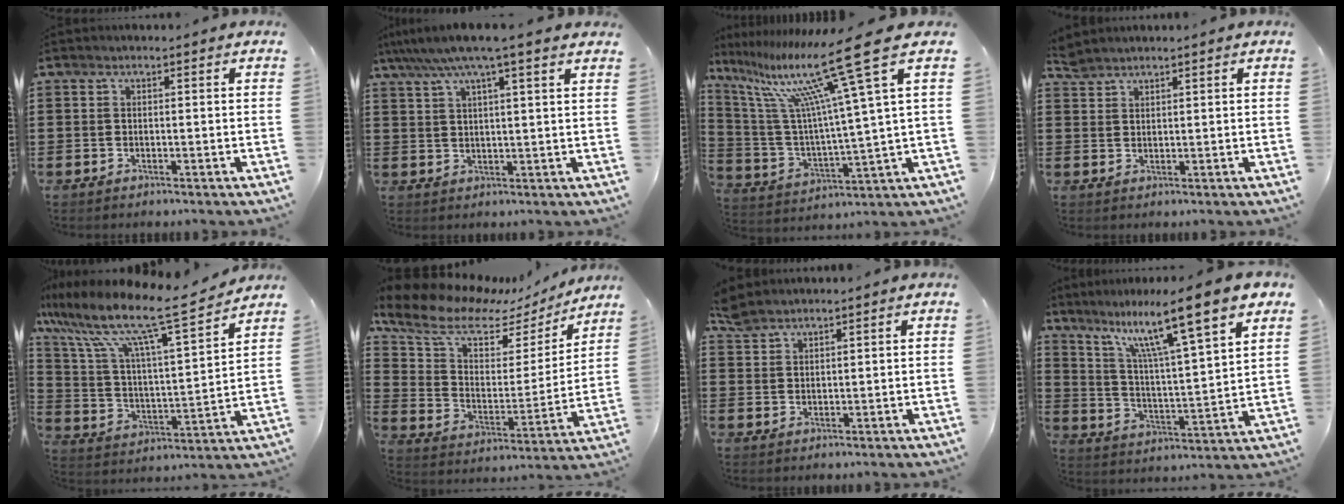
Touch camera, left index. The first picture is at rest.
{"total": 6.3, "force": [4.7, -0.1, 4.1], "torque": [-0.092, -0.012, 0.080]}
{"total": 17.5, "force": [10.7, 0.4, 13.8], "torque": [-0.287, -0.067, 0.162]}
{"total": 2.1, "force": [2.0, 0.4, 0.2], "torque": [-0.010, 0.000, 0.041]}
{"total": 12.4, "force": [9.8, 1.1, 7.6], "torque": [-0.175, -0.065, 0.158]}
{"total": 10.5, "force": [8.4, 4.4, 4.5], "torque": [-0.130, -0.042, 0.147]}
{"total": 2.7, "force": [2.4, 0.9, 0.6], "torque": [-0.020, 0.001, 0.047]}
{"total": 12.5, "force": [8.9, 0.7, 8.7], "torque": [-0.179, -0.052, 0.140]}